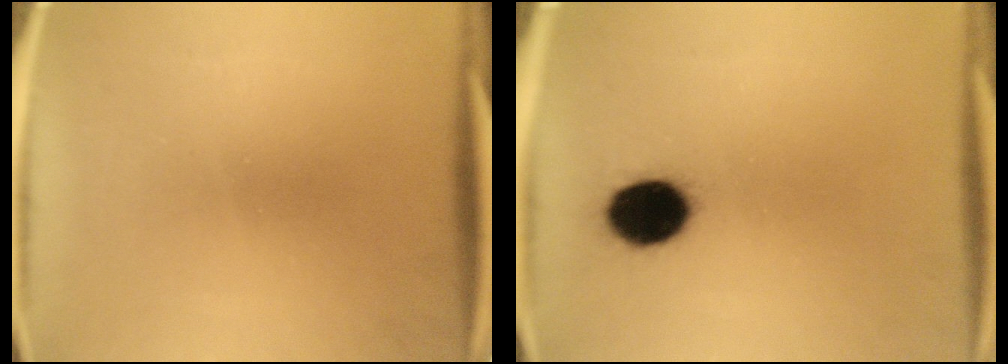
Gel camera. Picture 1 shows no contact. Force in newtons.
{"total": 10.1}